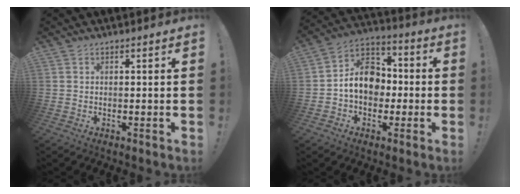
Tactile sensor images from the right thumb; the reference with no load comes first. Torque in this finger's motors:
{"motor_torque": [1.77, 1.61, 0.19, -0.15, 0.07]}